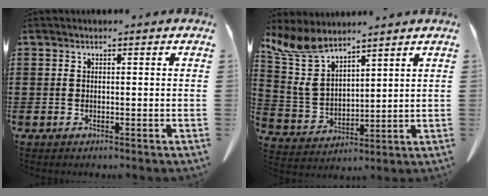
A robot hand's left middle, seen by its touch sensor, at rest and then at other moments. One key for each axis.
{"total": 9.1, "fx": 6.5, "fy": 3.9, "fz": 5.0, "tx": -0.135, "ty": -0.027, "tz": 0.120}